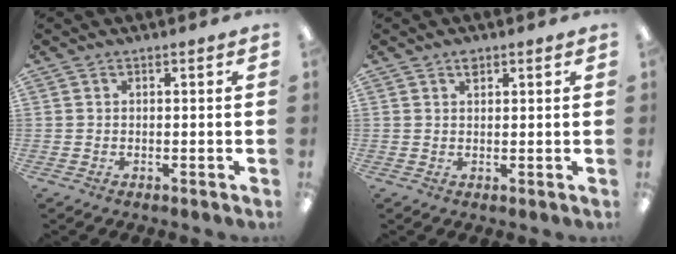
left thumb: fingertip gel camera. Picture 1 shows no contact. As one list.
[{"total": 1.7, "force": [1.2, 0.7, 0.9], "torque": [-0.014, -0.003, 0.021]}]